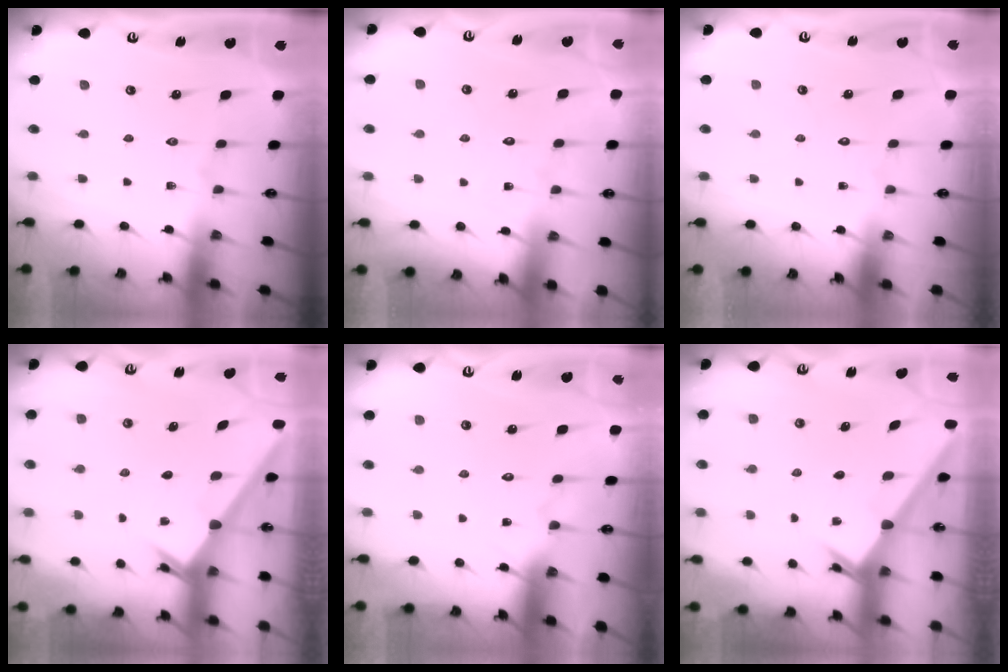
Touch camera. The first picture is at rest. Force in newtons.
{"total": 6.0, "press": 6.0, "slide": 0.6}
{"total": 1.5, "press": 1.5, "slide": 0.1}
{"total": 2.4, "press": 2.4, "slide": 0.2}
{"total": 4.0, "press": 4.0, "slide": 0.4}
{"total": 2.4, "press": 2.4, "slide": 0.2}